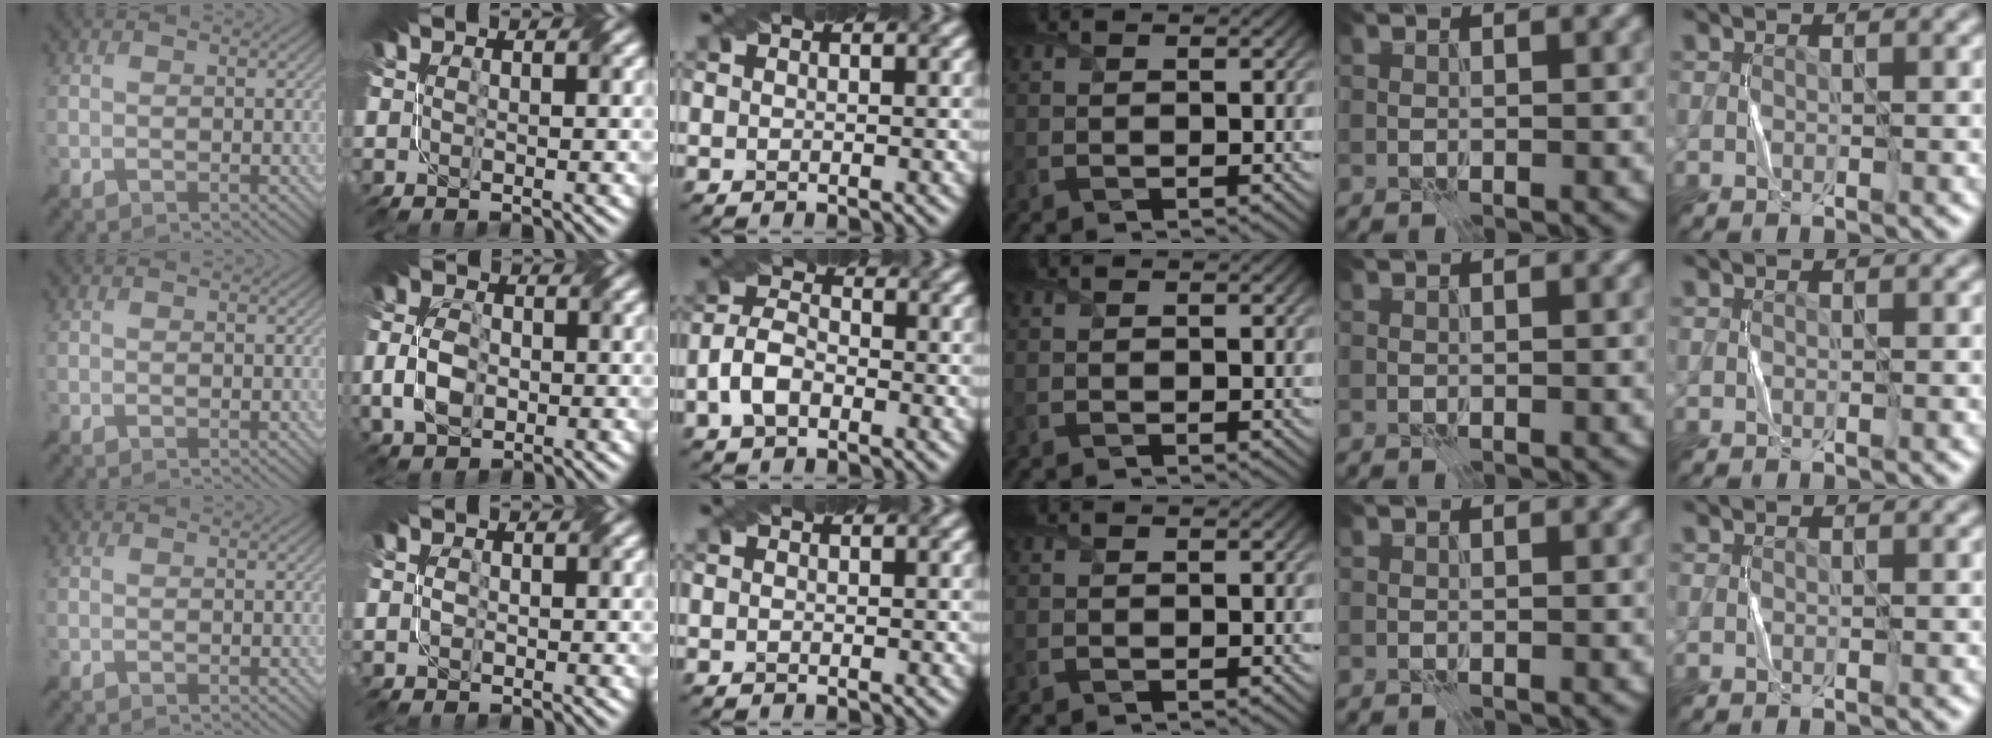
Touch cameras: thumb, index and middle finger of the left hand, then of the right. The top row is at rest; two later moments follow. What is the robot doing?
{"motion": "fold", "object": "coffee filter"}